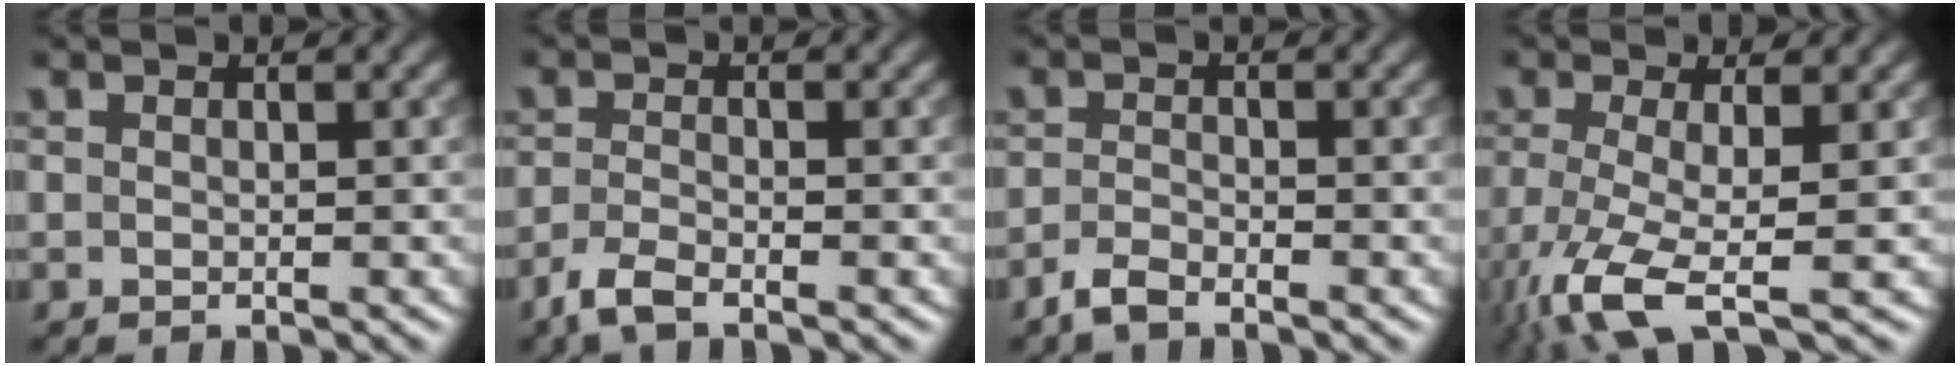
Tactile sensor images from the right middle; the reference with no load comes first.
{"total": 2.5, "force": [-2.0, 0.5, 1.4], "torque": [-0.039, -0.008, -0.049]}
{"total": 1.9, "force": [-1.7, 0.3, 0.8], "torque": [-0.024, -0.003, -0.041]}
{"total": 6.9, "force": [-3.4, 1.8, 5.7], "torque": [-0.133, -0.018, -0.070]}